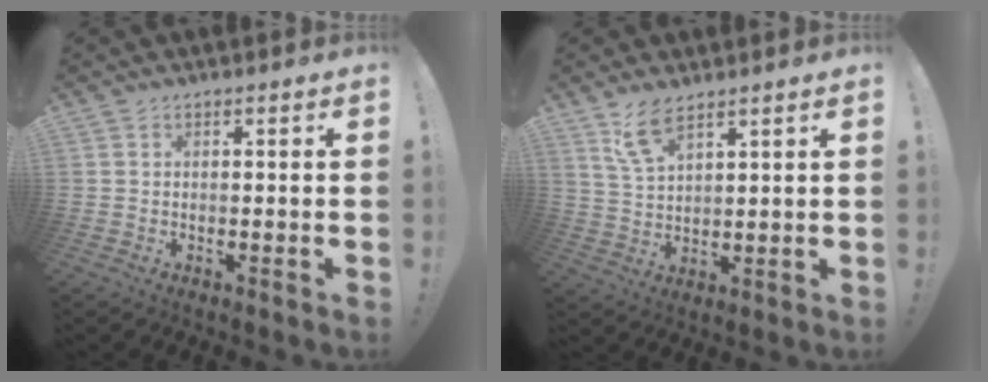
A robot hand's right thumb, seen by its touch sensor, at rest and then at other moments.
{"total": 7.5, "force": [5.7, 2.4, 4.3], "torque": [-0.080, -0.022, 0.106]}